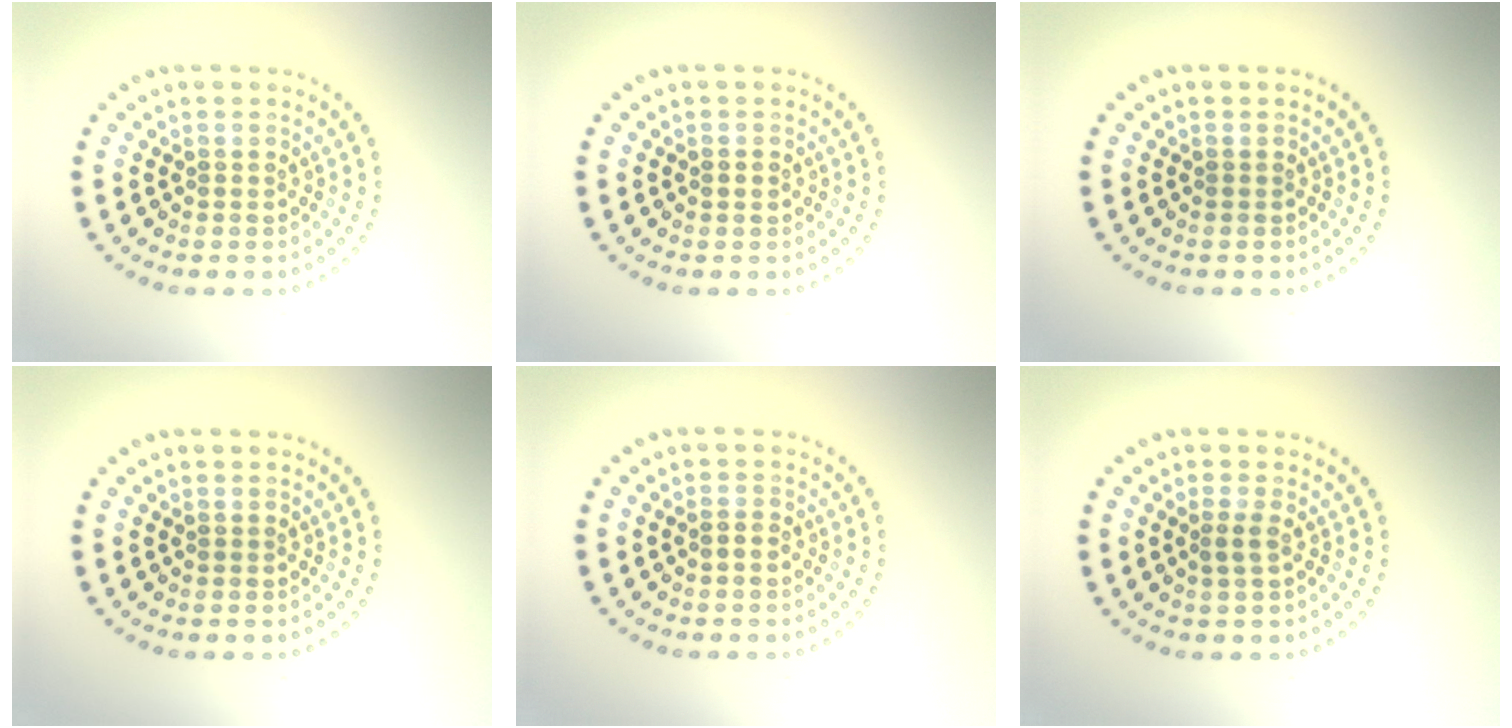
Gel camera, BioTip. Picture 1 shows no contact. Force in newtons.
{"total": 1.0, "press": 1.0, "slide": 0.0}
{"total": 0.0}
{"total": 0.0}
{"total": 0.9, "press": 0.8, "slide": 0.1}
{"total": 1.1, "press": 0.9, "slide": 0.7}